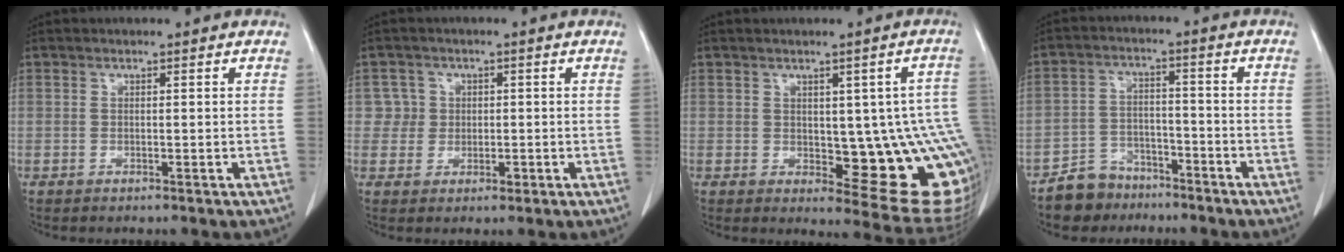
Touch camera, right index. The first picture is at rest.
{"total": 3.2, "force": [0.4, 3.2, -0.2], "torque": [0.021, 0.004, 0.006]}
{"total": 14.6, "force": [-1.1, 4.8, 13.8], "torque": [-0.116, 0.007, 0.002]}
{"total": 6.4, "force": [-5.0, 3.9, 0.1], "torque": [0.004, 0.007, -0.092]}